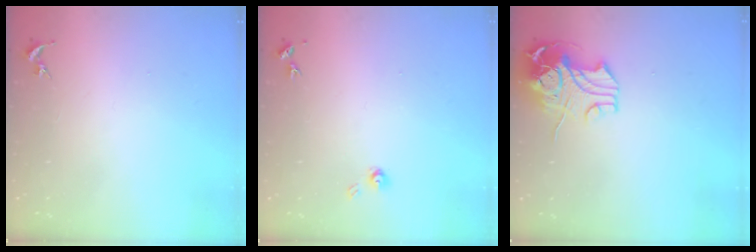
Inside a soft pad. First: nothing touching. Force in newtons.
{"total": 4.1, "press": 4.1, "slide": 0.4}
{"total": 12.2, "press": 12.0, "slide": 2.1}